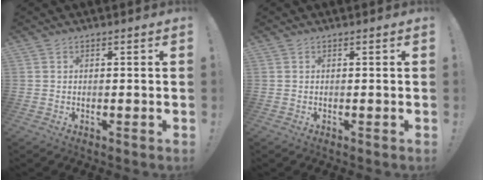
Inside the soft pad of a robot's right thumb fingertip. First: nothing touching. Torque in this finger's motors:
{"motor_torque": [0.00, 0.00, -0.19, 0.12, 0.02]}